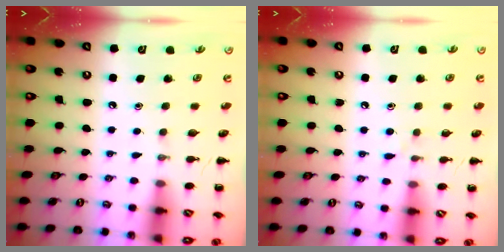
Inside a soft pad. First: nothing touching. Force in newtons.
{"total": 4.9, "press": 4.5, "slide": 1.9}